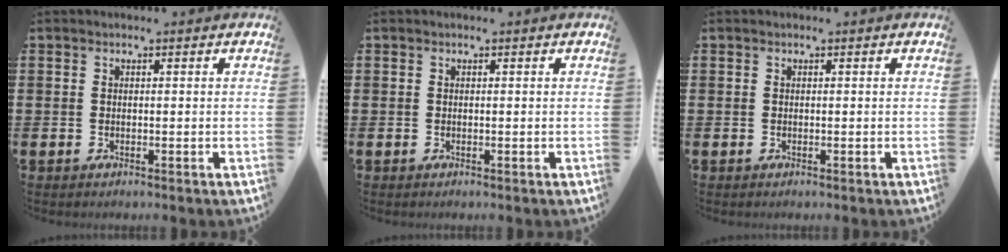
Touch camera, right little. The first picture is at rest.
{"total": 0.0}
{"total": 0.0}